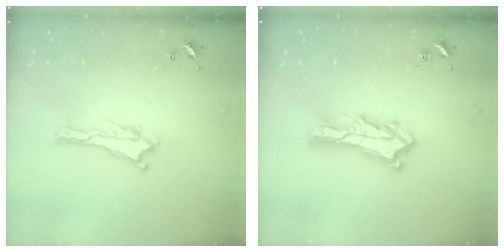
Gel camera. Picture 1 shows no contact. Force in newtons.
{"total": 6.7, "press": 6.6, "slide": 0.5}